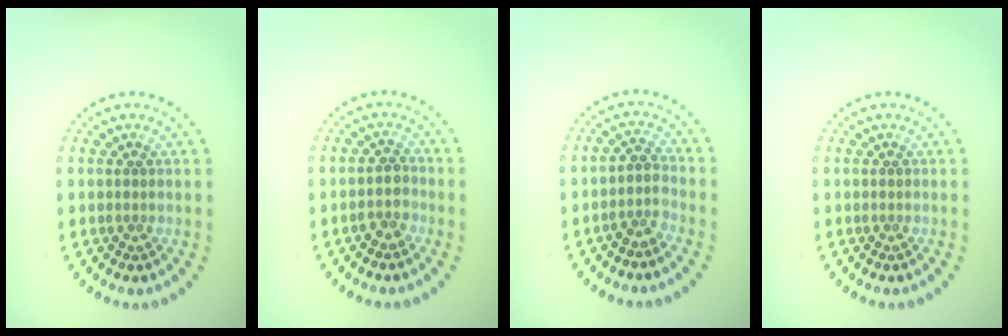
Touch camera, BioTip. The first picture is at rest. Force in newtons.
{"total": 1.7, "press": 1.4, "slide": 0.9}
{"total": 1.9, "press": 1.5, "slide": 1.1}
{"total": 0.0}